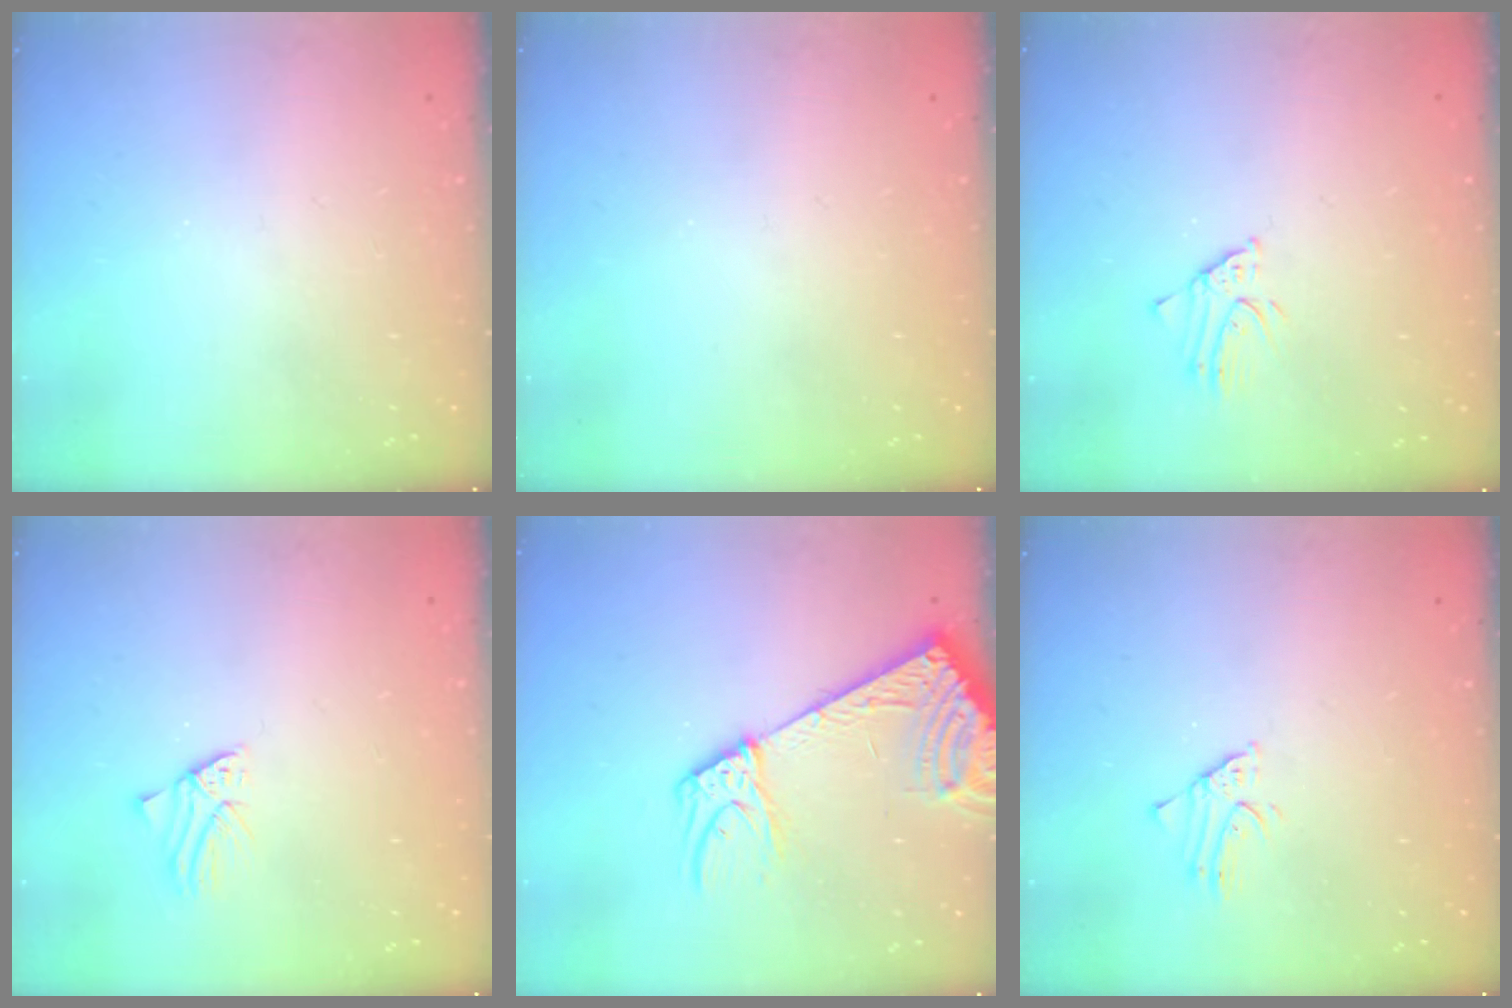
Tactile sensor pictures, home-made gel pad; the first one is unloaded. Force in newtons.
{"total": 0.0}
{"total": 2.3, "press": 2.3, "slide": 0.1}
{"total": 1.4, "press": 1.4, "slide": 0.1}
{"total": 11.0, "press": 10.6, "slide": 2.7}
{"total": 1.5, "press": 1.5, "slide": 0.1}